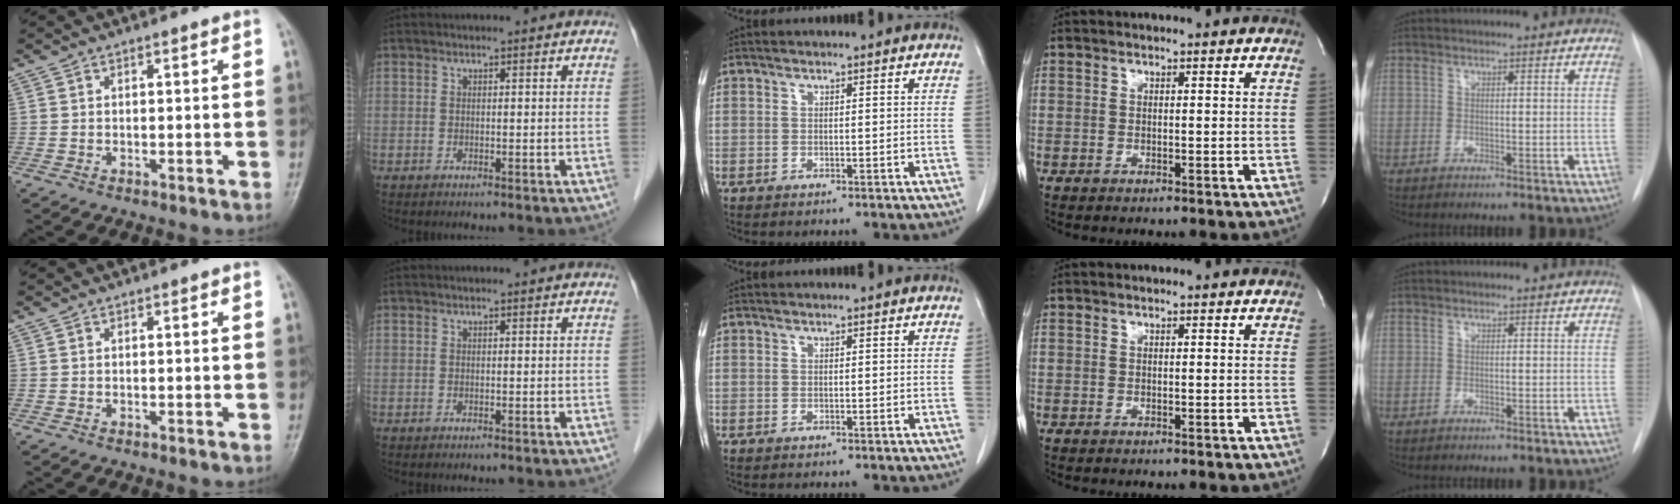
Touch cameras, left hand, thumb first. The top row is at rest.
{}